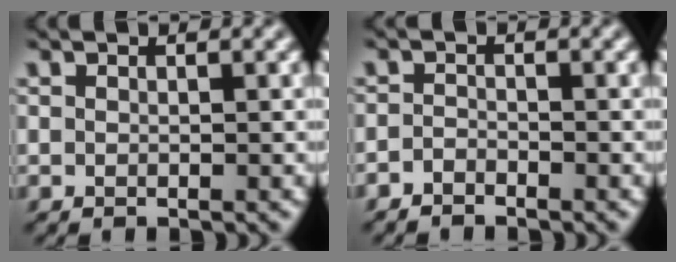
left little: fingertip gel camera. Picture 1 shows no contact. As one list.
[{"total": 1.2, "force": [-1.1, 0.4, 0.2], "torque": [-0.005, 0.004, -0.025]}]